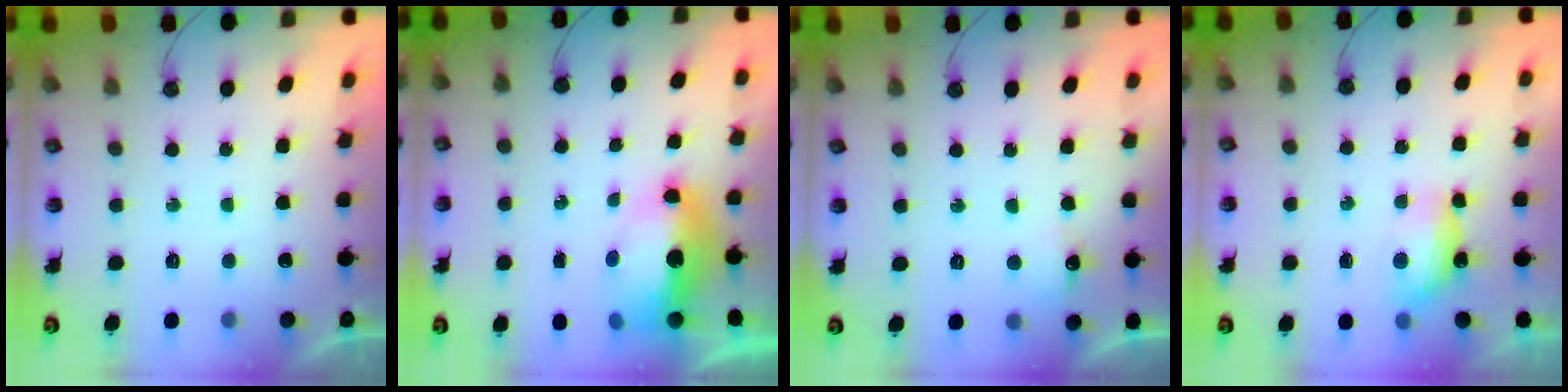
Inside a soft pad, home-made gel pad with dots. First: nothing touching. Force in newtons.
{"total": 10.1, "press": 10.1, "slide": 0.9}
{"total": 5.7, "press": 5.5, "slide": 1.1}
{"total": 7.0, "press": 7.0, "slide": 0.5}